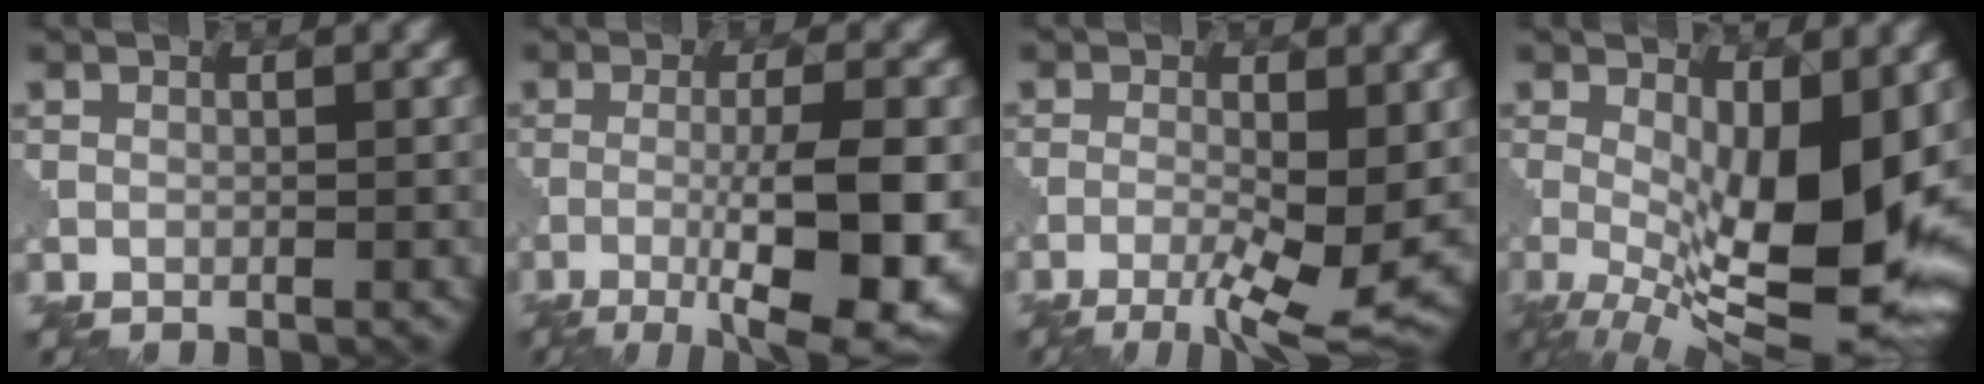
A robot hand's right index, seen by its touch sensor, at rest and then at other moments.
{"total": 10.3, "force": [-3.0, 2.4, 9.5], "torque": [-0.144, -0.008, -0.045]}
{"total": 7.3, "force": [-2.3, 1.9, 6.7], "torque": [-0.114, -0.006, -0.038]}
{"total": 13.0, "force": [-1.0, 4.8, 12.0], "torque": [-0.182, -0.015, -0.016]}